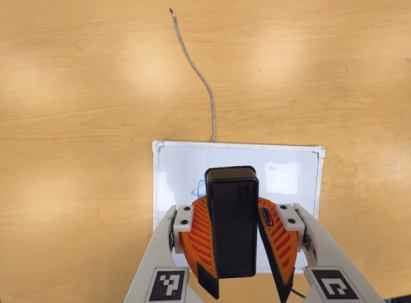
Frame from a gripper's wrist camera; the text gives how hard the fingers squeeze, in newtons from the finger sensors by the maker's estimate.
{"total": 8.2, "left": 9.1, "right": 7.4}